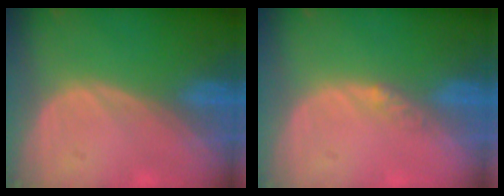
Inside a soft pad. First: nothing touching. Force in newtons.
{"total": 1.6, "press": 1.3, "slide": 0.9}